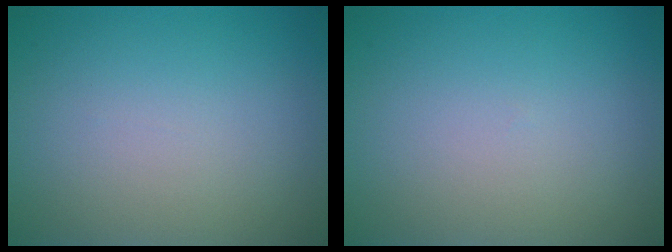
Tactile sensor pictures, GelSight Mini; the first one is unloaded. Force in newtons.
{"total": 0.0}